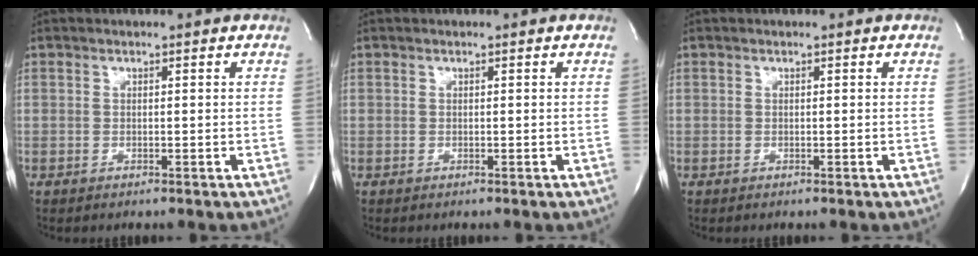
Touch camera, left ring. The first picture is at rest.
{"total": 0.0}
{"total": 0.0}